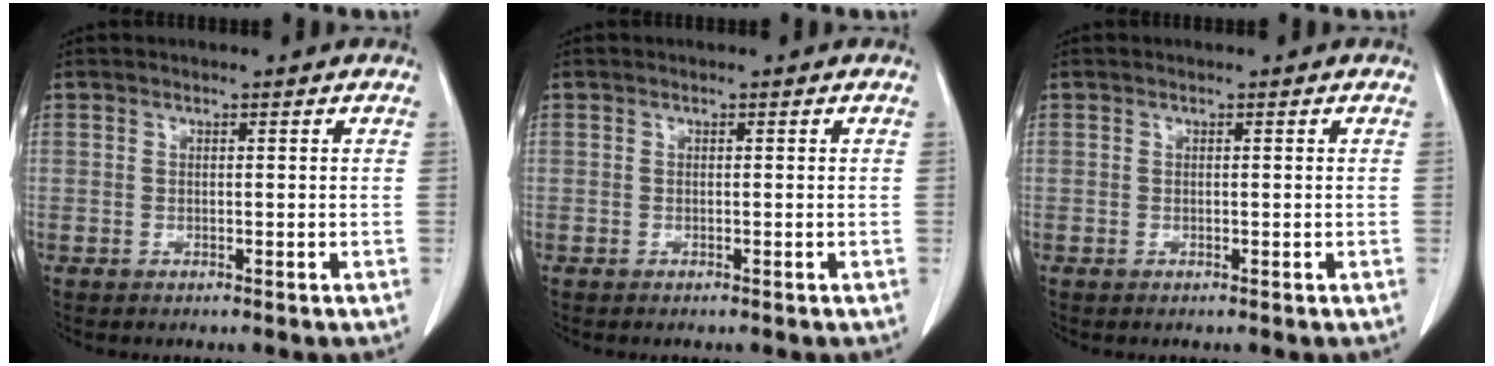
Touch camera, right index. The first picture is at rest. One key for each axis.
{"total": 0.0}
{"total": 0.0}